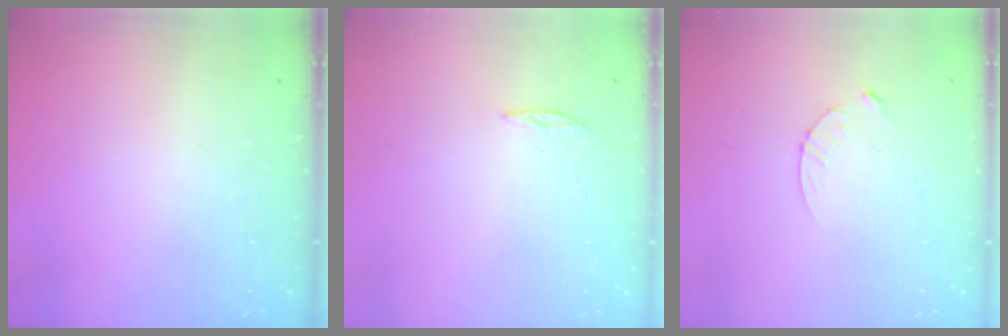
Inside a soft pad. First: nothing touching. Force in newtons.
{"total": 2.0, "press": 2.0, "slide": 0.2}
{"total": 3.9, "press": 3.8, "slide": 0.4}